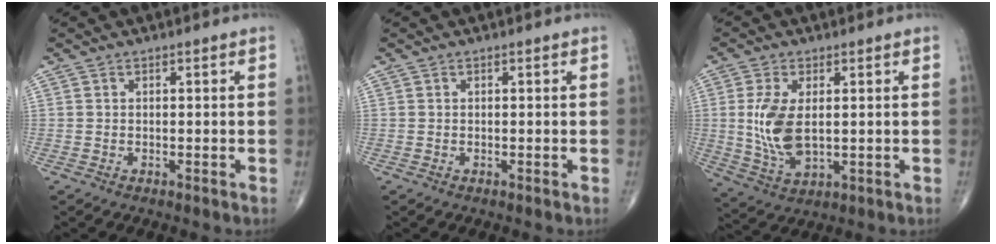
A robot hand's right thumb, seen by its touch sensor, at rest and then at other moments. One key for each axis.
{"total": 0.0}
{"total": 9.6, "fx": 0.8, "fy": 5.1, "fz": 8.2, "tx": -0.170, "ty": -0.013, "tz": 0.027}